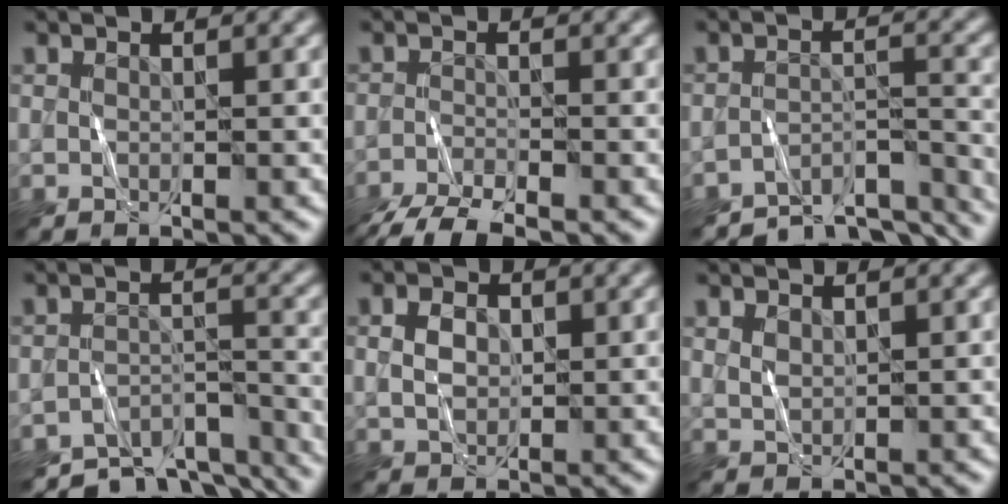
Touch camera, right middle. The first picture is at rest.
{"total": 5.6, "force": [-4.7, 1.1, 2.8], "torque": [-0.053, -0.019, -0.091]}
{"total": 8.1, "force": [-7.6, 1.7, 2.5], "torque": [-0.035, -0.009, -0.110]}
{"total": 8.8, "force": [-8.0, 2.5, 2.6], "torque": [-0.037, -0.008, -0.108]}
{"total": 2.1, "force": [0.5, 1.6, 1.3], "torque": [-0.028, 0.004, 0.007]}
{"total": 1.0, "force": [0.8, 0.4, 0.4], "torque": [-0.012, 0.000, 0.018]}